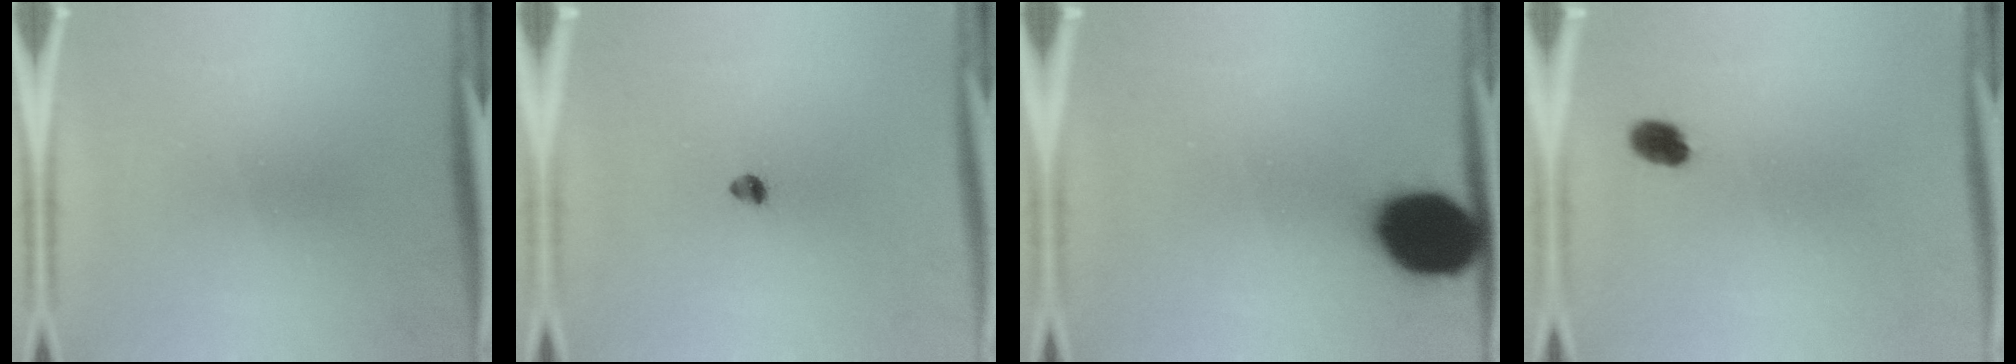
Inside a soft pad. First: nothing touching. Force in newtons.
{"total": 1.7}
{"total": 18.4}
{"total": 3.1}